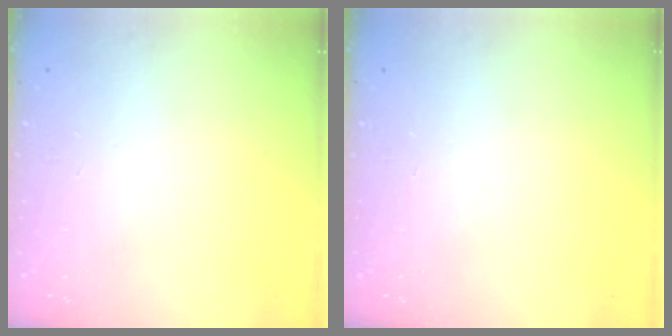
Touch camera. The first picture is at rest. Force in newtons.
{"total": 0.0}